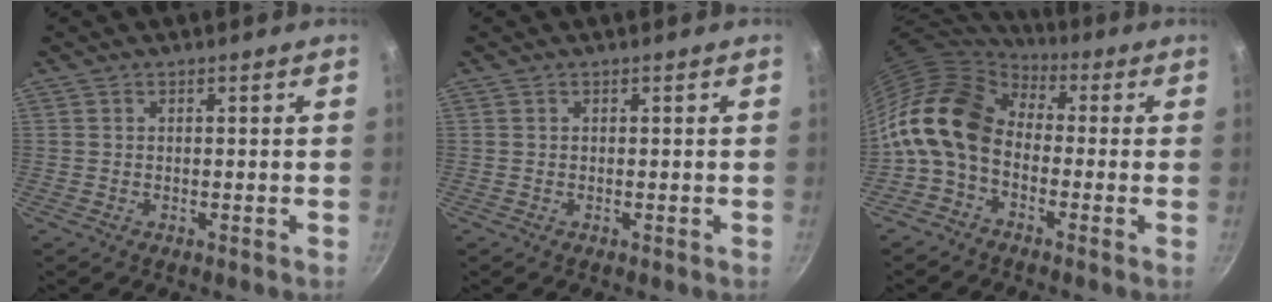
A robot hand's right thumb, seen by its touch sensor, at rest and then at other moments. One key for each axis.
{"total": 0.0}
{"total": 15.4, "fx": -0.8, "fy": 11.0, "fz": 10.8, "tx": -0.197, "ty": 0.037, "tz": -0.037}